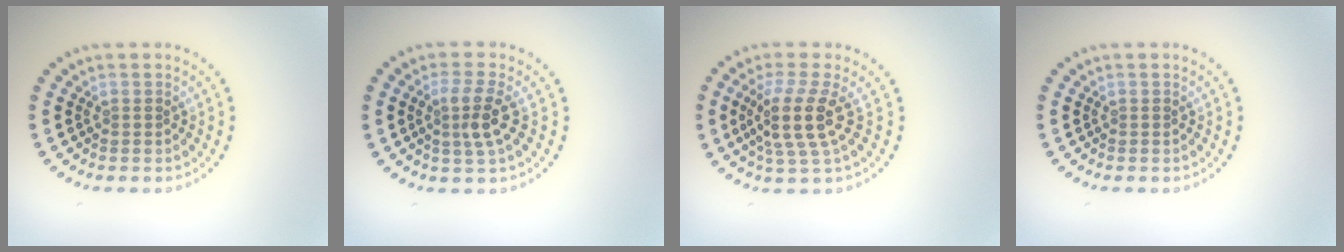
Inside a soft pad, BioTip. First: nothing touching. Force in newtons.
{"total": 2.7, "press": 2.4, "slide": 1.3}
{"total": 4.1, "press": 3.1, "slide": 2.6}
{"total": 0.0}